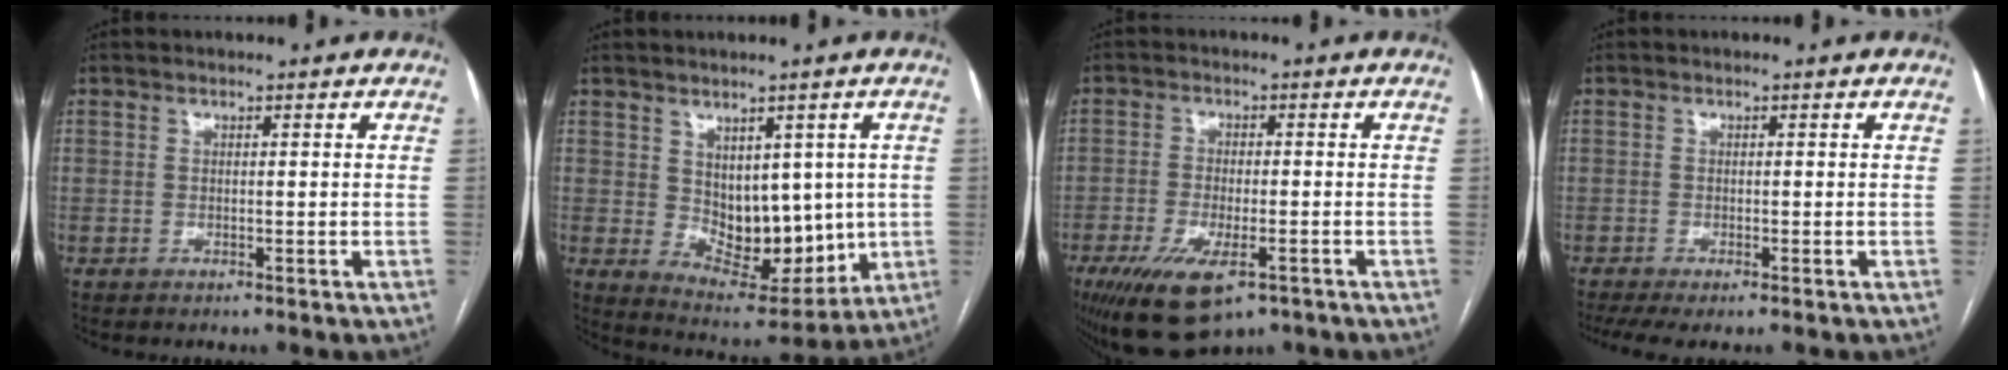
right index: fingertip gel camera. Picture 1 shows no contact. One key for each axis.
{"total": 11.3, "fx": 0.9, "fy": 6.9, "fz": 8.8, "tx": -0.114, "ty": -0.001, "tz": 0.042}
{"total": 10.6, "fx": -6.0, "fy": 3.8, "fz": 7.9, "tx": -0.142, "ty": -0.021, "tz": -0.095}
{"total": 4.4, "fx": -3.1, "fy": 0.8, "fz": 3.0, "tx": -0.052, "ty": -0.012, "tz": -0.052}